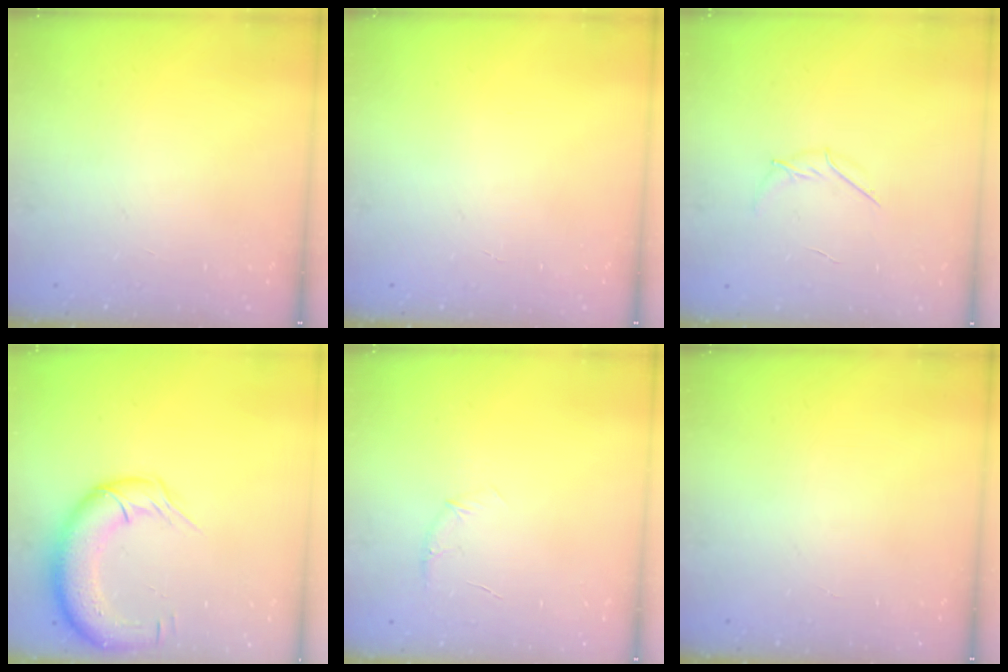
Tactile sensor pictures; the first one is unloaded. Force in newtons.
{"total": 0.0}
{"total": 4.1, "press": 4.0, "slide": 1.0}
{"total": 14.0, "press": 13.6, "slide": 3.1}
{"total": 5.2, "press": 5.0, "slide": 1.5}
{"total": 0.0}